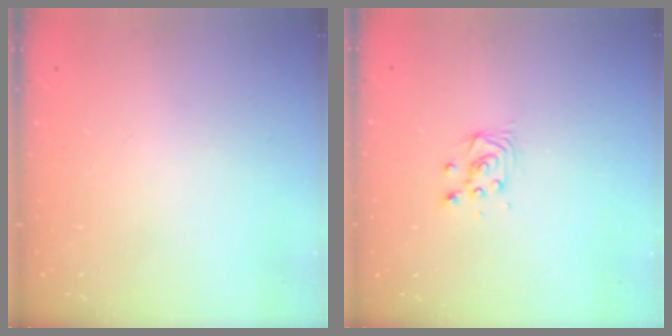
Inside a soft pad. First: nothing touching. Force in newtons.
{"total": 4.2, "press": 4.2, "slide": 0.5}